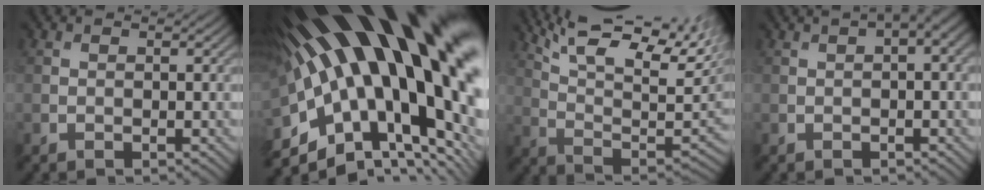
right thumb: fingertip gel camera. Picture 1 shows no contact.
{"total": 22.3, "force": [4.5, 9.0, 19.9], "torque": [-0.326, -0.029, 0.090]}
{"total": 18.9, "force": [11.4, 6.2, 13.8], "torque": [-0.236, 0.035, 0.191]}
{"total": 3.5, "force": [0.7, 0.7, 3.4], "torque": [-0.050, 0.007, 0.012]}